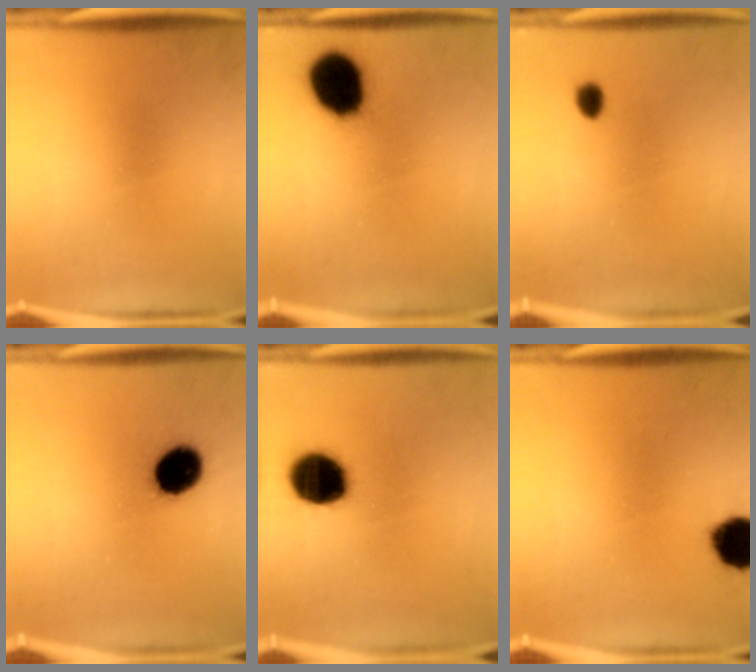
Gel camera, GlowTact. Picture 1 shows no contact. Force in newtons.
{"total": 15.8}
{"total": 2.1}
{"total": 12.1}
{"total": 15.2}
{"total": 10.4}